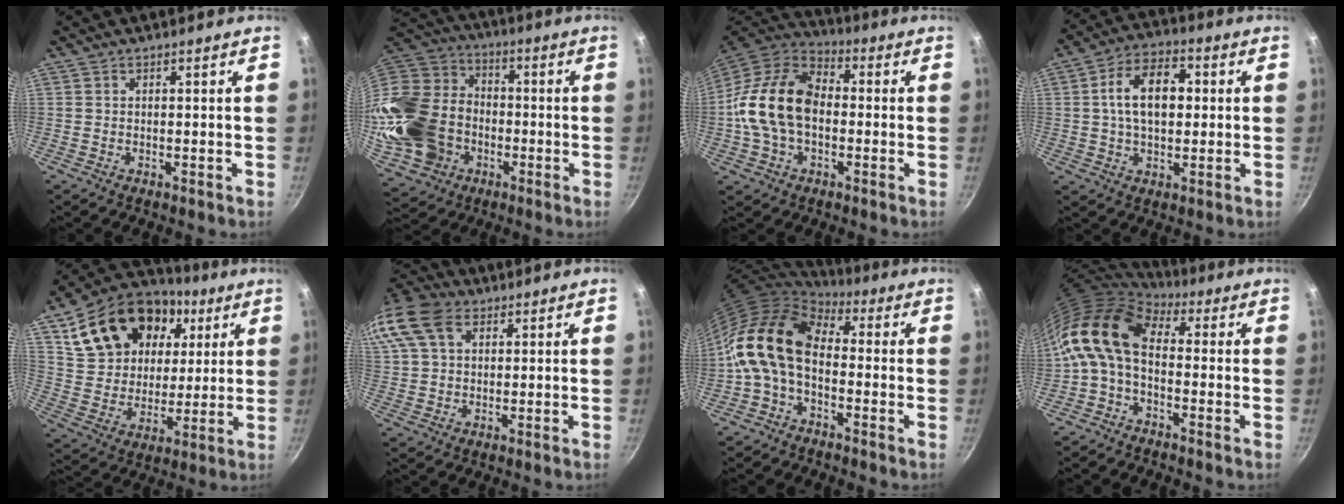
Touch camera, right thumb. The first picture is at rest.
{"total": 26.2, "force": [-5.4, 20.5, 15.3], "torque": [-0.320, 0.042, -0.081]}
{"total": 17.1, "force": [-1.0, 11.5, 12.7], "torque": [-0.212, 0.035, -0.032]}
{"total": 12.3, "force": [1.5, 7.6, 9.5], "torque": [-0.133, 0.021, 0.014]}
{"total": 24.3, "force": [9.7, 17.2, 14.2], "torque": [-0.242, 0.003, 0.175]}
{"total": 19.0, "force": [7.6, 13.2, 11.4], "torque": [-0.273, 0.044, 0.137]}
{"total": 13.2, "force": [-1.0, 8.5, 10.1], "torque": [-0.171, 0.032, -0.037]}
{"total": 12.0, "force": [-0.4, 7.3, 9.5], "torque": [-0.177, 0.026, -0.029]}